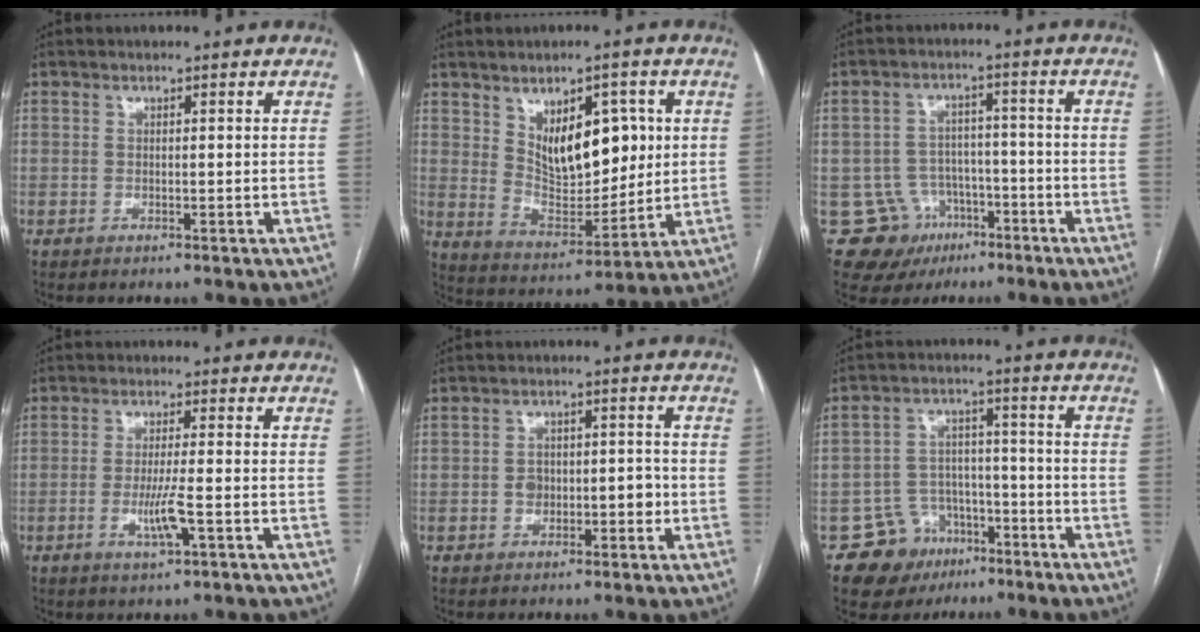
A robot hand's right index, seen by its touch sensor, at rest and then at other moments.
{"total": 12.3, "force": [3.7, 6.1, 10.0], "torque": [-0.162, 0.004, 0.074]}
{"total": 9.5, "force": [-4.6, 8.3, 1.2], "torque": [-0.019, 0.024, -0.057]}
{"total": 4.7, "force": [-1.5, 0.0, 4.4], "torque": [-0.087, -0.010, -0.027]}
{"total": 4.4, "force": [-0.9, 2.9, 3.2], "torque": [-0.046, 0.020, -0.009]}
{"total": 9.1, "force": [-5.4, 7.3, 1.4], "torque": [-0.015, 0.037, -0.075]}